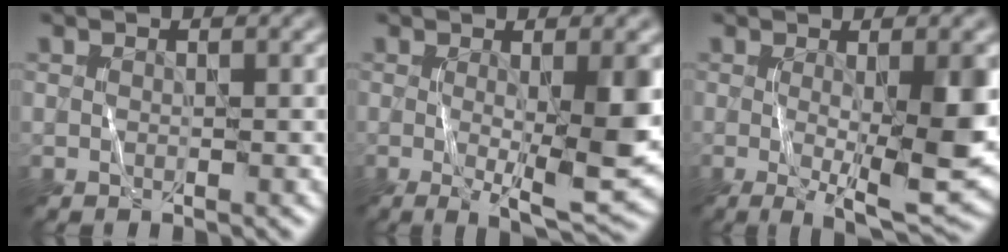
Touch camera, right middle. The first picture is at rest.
{"total": 7.5, "force": [-0.6, 1.5, 7.3], "torque": [-0.107, -0.012, -0.003]}
{"total": 9.0, "force": [-1.0, 2.0, 8.7], "torque": [-0.130, -0.016, -0.006]}